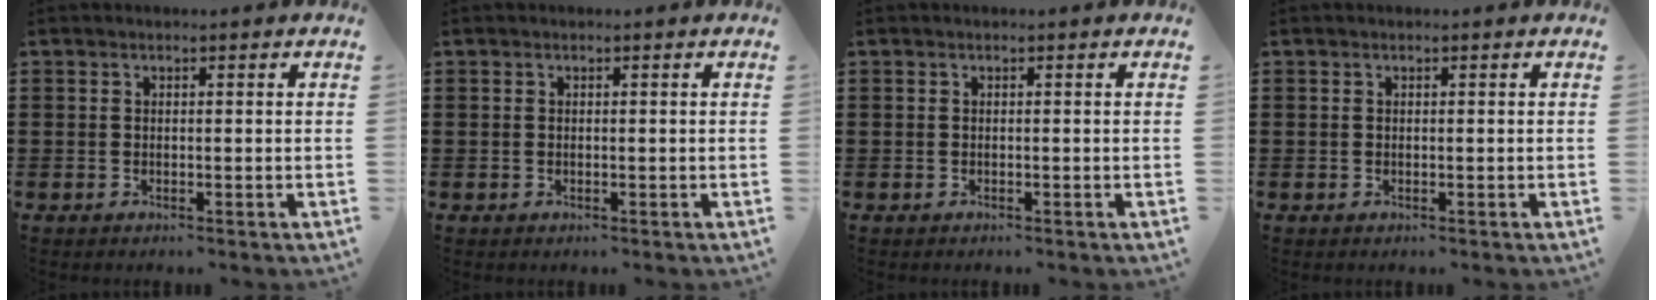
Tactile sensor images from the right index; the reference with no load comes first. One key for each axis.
{"total": 0.0}
{"total": 0.0}
{"total": 0.0}